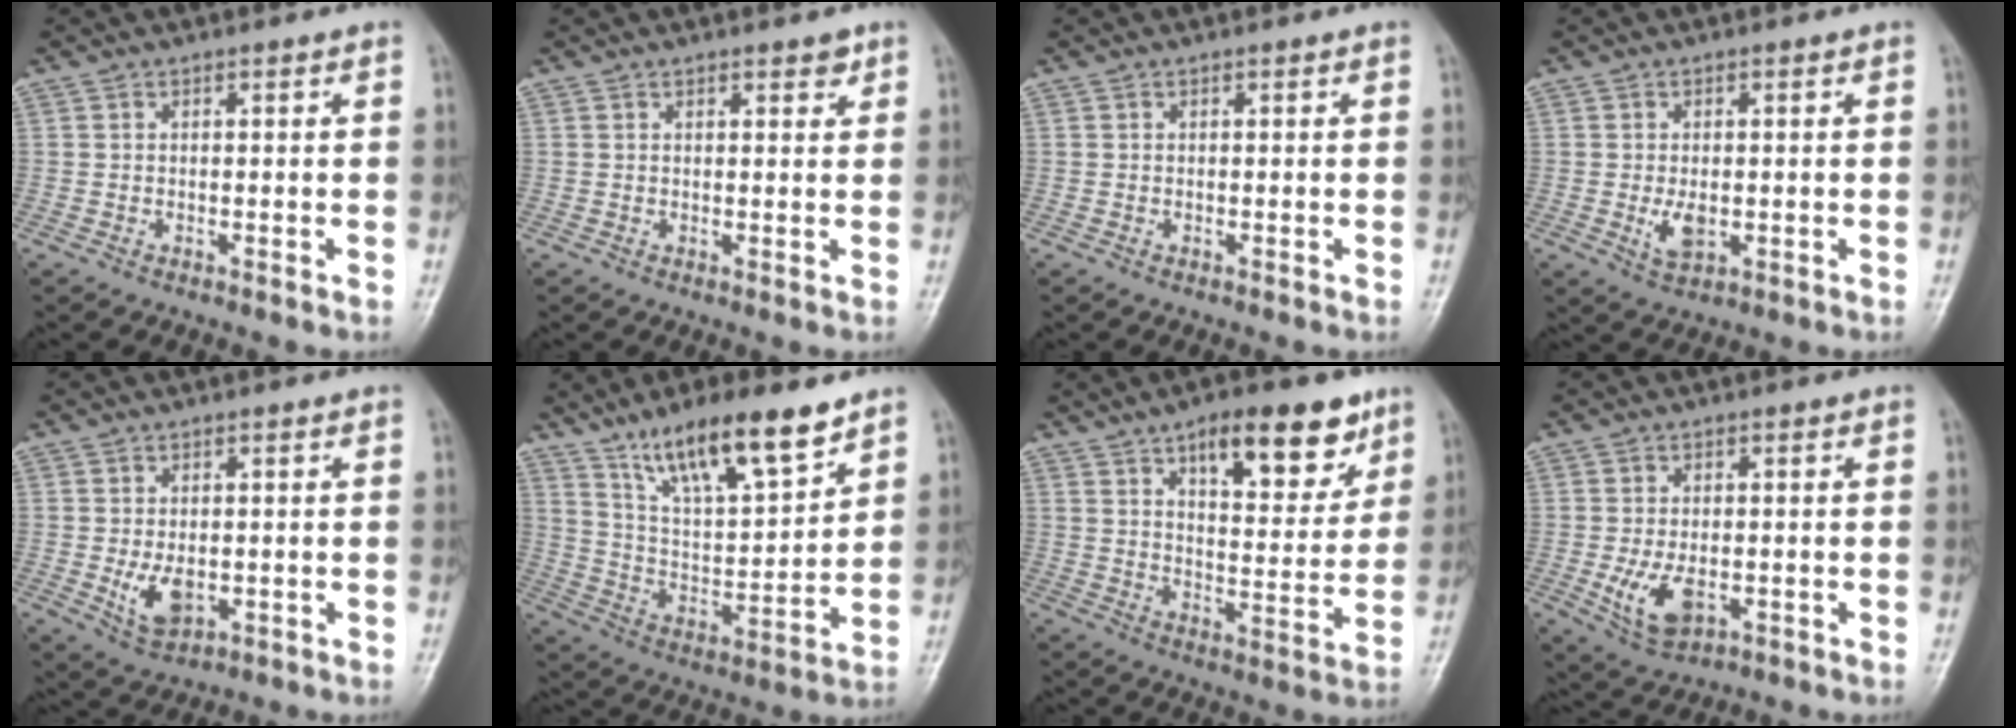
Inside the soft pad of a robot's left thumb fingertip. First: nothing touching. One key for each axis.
{"total": 2.2, "fx": 1.4, "fy": 0.9, "fz": 1.4, "tx": -0.012, "ty": -0.007, "tz": 0.018}
{"total": 0.0}
{"total": 3.7, "fx": -0.6, "fy": 2.2, "fz": 3.0, "tx": -0.049, "ty": -0.003, "tz": -0.006}
{"total": 6.0, "fx": -1.0, "fy": 3.7, "fz": 4.6, "tx": -0.073, "ty": -0.006, "tz": -0.006}
{"total": 16.9, "fx": 11.5, "fy": 4.6, "fz": 11.5, "tx": -0.174, "ty": -0.053, "tz": 0.213}
{"total": 15.6, "fx": 9.0, "fy": 6.4, "fz": 11.1, "tx": -0.115, "ty": -0.044, "tz": 0.135}
{"total": 7.3, "fx": -1.8, "fy": 4.2, "fz": 5.7, "tx": -0.104, "ty": -0.004, "tz": -0.021}